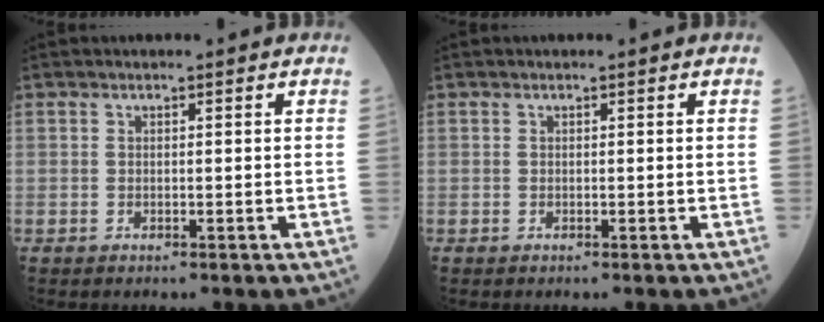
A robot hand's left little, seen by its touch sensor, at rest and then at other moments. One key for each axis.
{"total": 0.0}